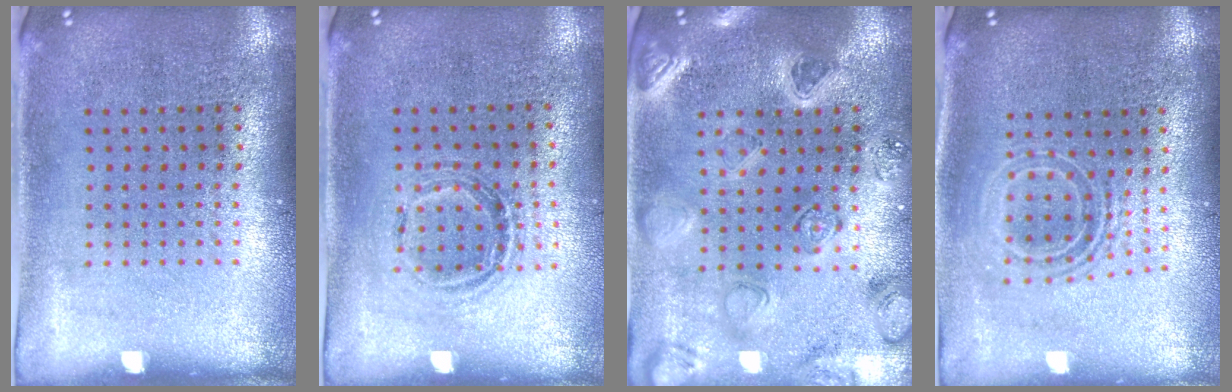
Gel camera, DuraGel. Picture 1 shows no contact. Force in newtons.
{"total": 1.0, "press": 0.9, "slide": 0.3}
{"total": 2.3, "press": 2.2, "slide": 0.3}
{"total": 1.6, "press": 1.3, "slide": 1.0}